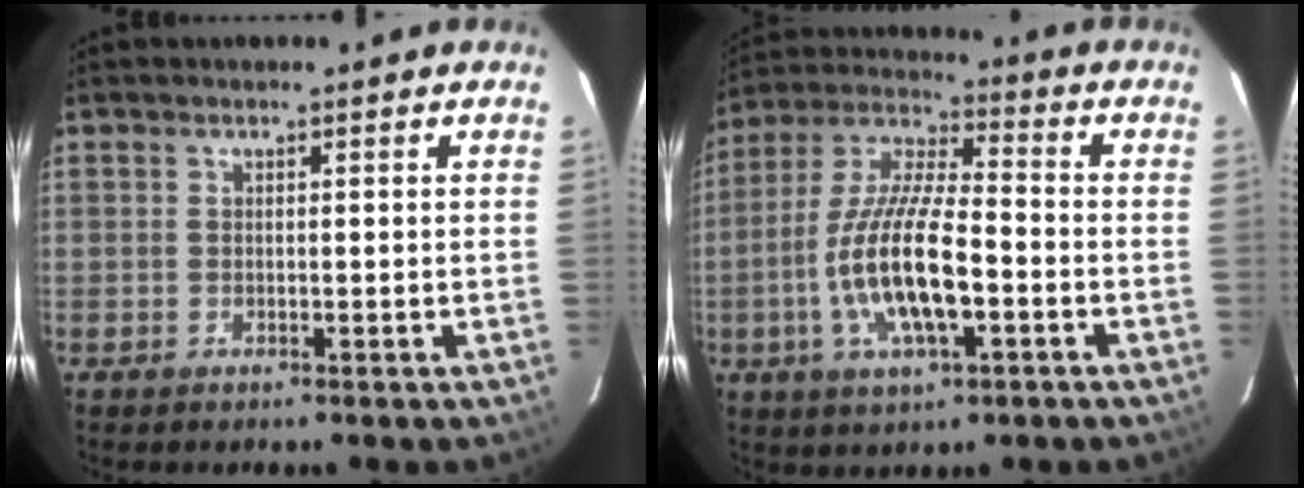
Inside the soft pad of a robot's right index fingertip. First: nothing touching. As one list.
[{"total": 15.7, "force": [-4.3, 4.8, 14.3], "torque": [-0.291, -0.007, -0.080]}]